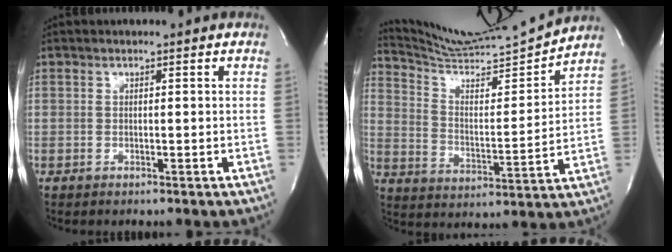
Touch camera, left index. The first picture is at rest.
{"total": 15.1, "force": [14.7, -1.6, 3.1], "torque": [-0.064, -0.029, 0.241]}